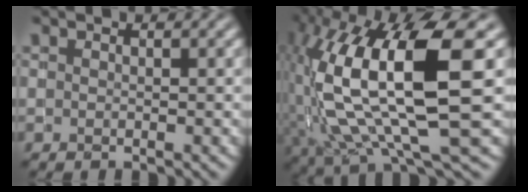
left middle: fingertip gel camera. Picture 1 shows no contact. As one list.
[{"total": 14.5, "force": [1.2, 4.7, 13.6], "torque": [-0.274, -0.005, 0.027]}]